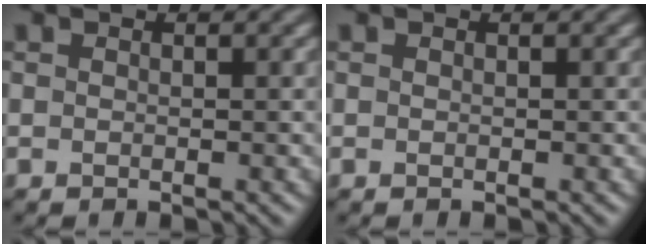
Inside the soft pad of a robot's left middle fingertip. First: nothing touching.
{"total": 0.0}